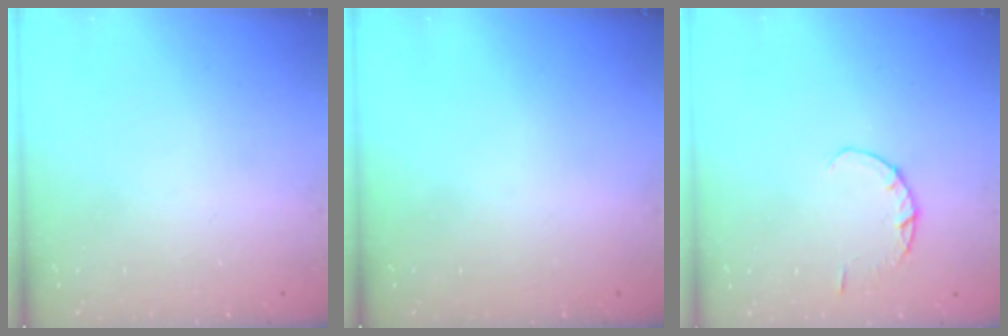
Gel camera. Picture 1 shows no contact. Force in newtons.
{"total": 0.0}
{"total": 1.8, "press": 1.8, "slide": 0.3}